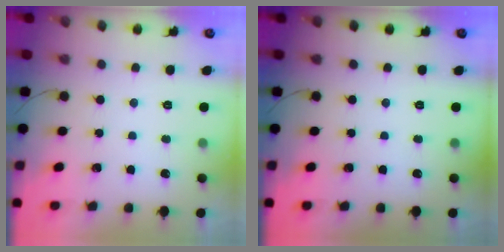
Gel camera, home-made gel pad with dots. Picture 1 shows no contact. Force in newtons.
{"total": 0.0}